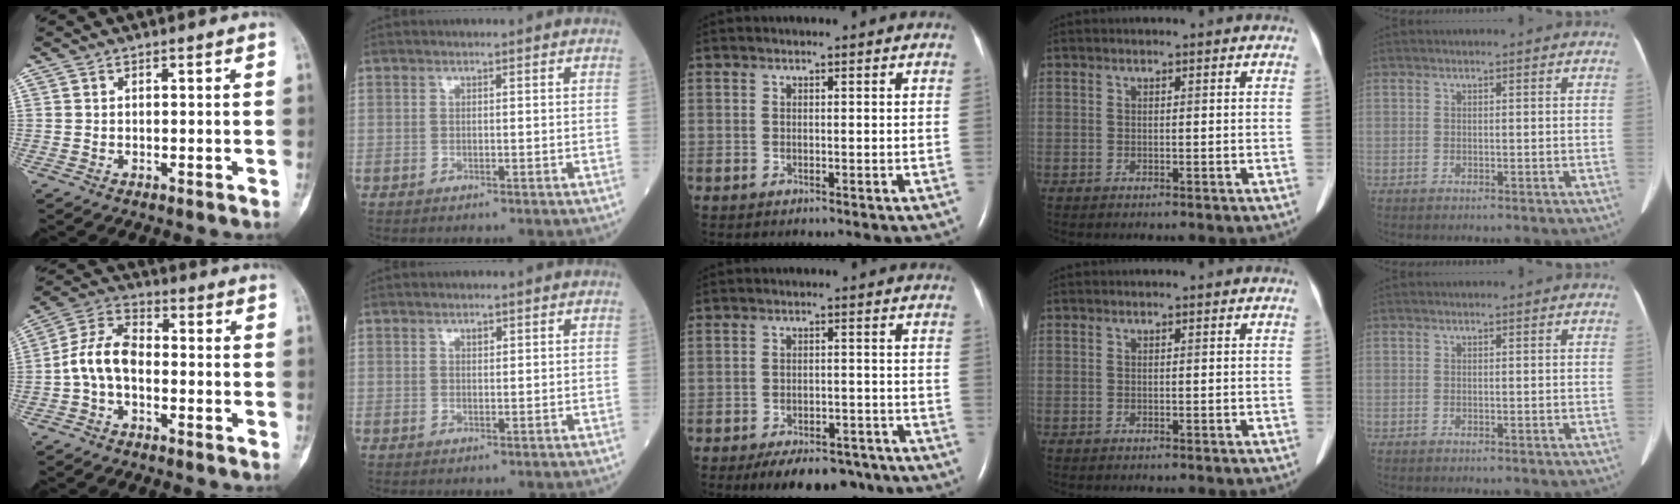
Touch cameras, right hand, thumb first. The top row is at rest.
{"thumb": {"total": 8.7, "force": [-1.6, 5.4, 6.7], "torque": [-0.126, 0.033, -0.043]}, "index": {"total": 0.9, "force": [0.6, 0.4, 0.6], "torque": [-0.009, -0.003, 0.008]}, "middle": {"total": 10.8, "force": [-8.5, 4.6, 4.7], "torque": [-0.056, 0.006, -0.118]}}